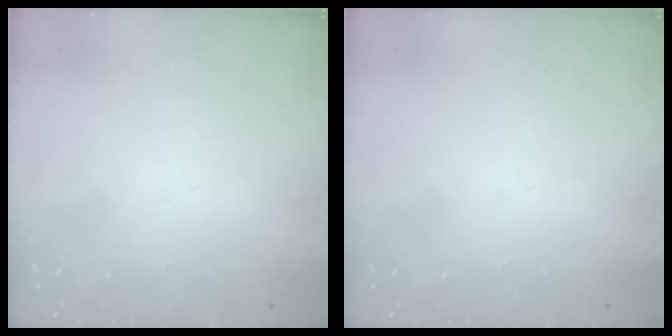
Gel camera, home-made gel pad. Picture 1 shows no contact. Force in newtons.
{"total": 0.0}